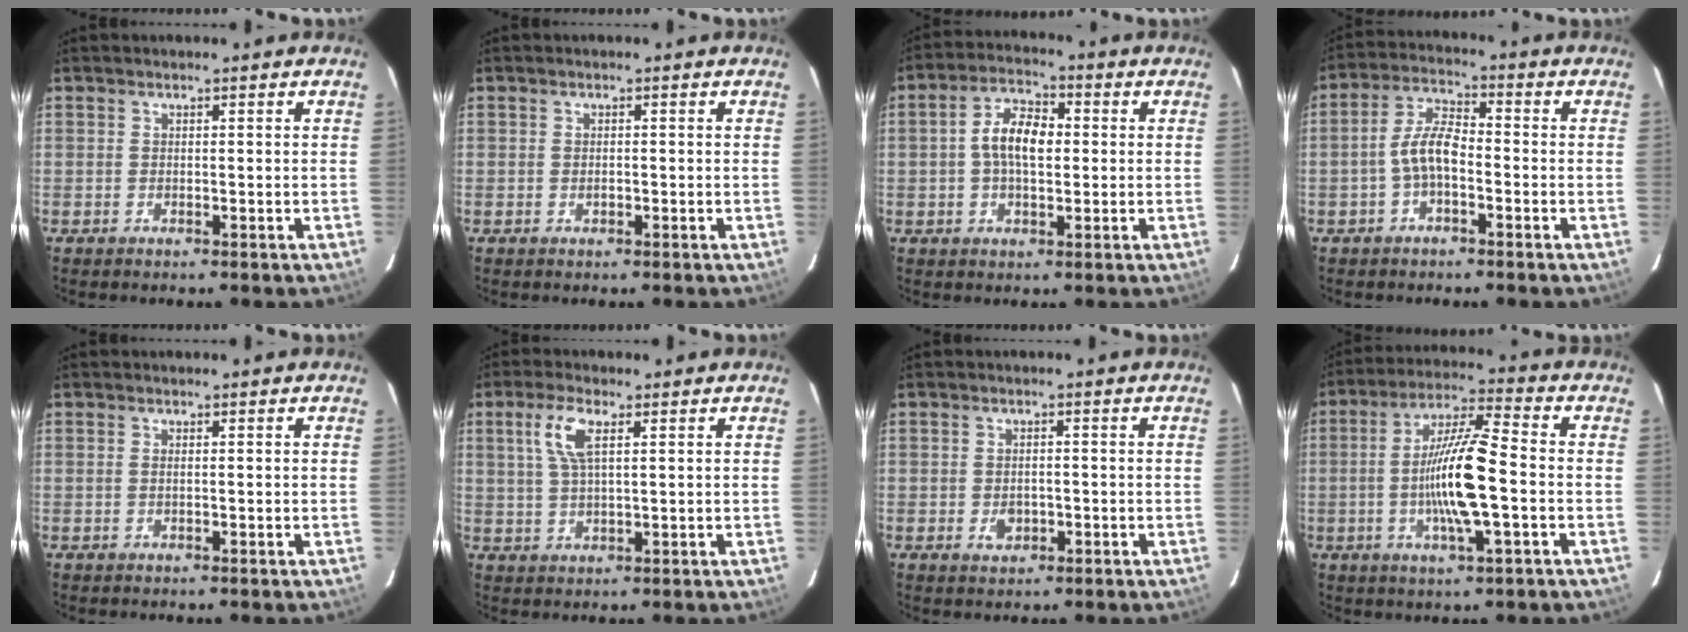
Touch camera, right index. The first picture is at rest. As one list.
[{"total": 0.8, "force": [-0.3, 0.5, 0.6], "torque": [-0.010, 0.003, -0.004]}, {"total": 7.7, "force": [0.3, 4.1, 6.5], "torque": [-0.124, 0.020, 0.004]}, {"total": 6.1, "force": [-2.0, 2.5, 5.2], "torque": [-0.108, 0.017, -0.040]}, {"total": 0.5, "force": [0.0, -0.1, 0.5], "torque": [-0.009, 0.001, -0.002]}, {"total": 6.0, "force": [2.3, 1.9, 5.2], "torque": [-0.109, 0.009, 0.046]}, {"total": 2.8, "force": [-0.9, 2.1, 1.7], "torque": [-0.030, 0.001, -0.011]}, {"total": 13.2, "force": [-2.4, 1.7, 12.9], "torque": [-0.246, 0.003, -0.050]}]